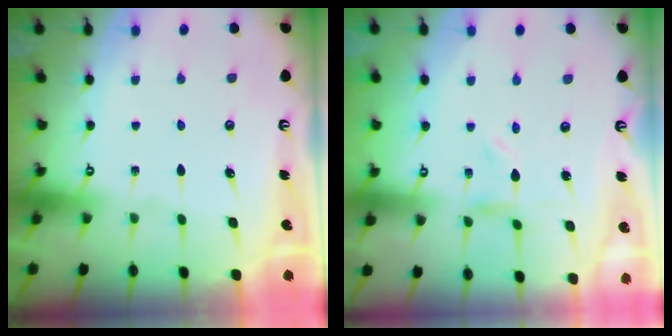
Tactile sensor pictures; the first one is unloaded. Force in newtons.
{"total": 0.0}